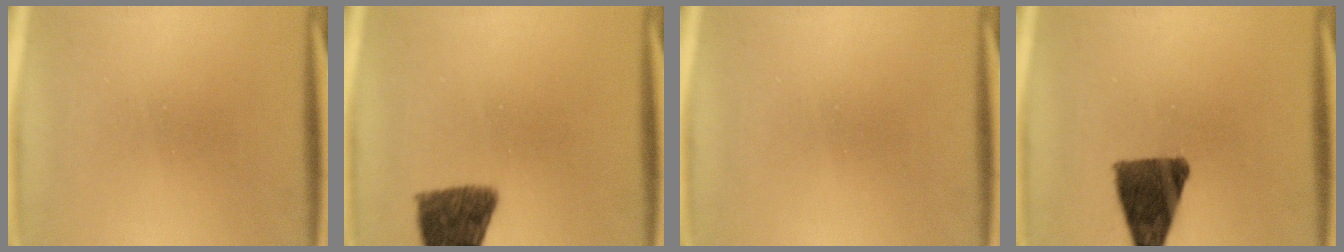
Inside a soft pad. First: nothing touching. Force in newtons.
{"total": 10.2}
{"total": 0.0}
{"total": 10.8}